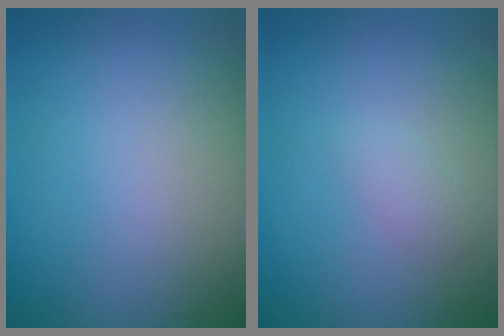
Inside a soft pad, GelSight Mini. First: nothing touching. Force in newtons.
{"total": 1.0, "press": 1.0, "slide": 0.1}